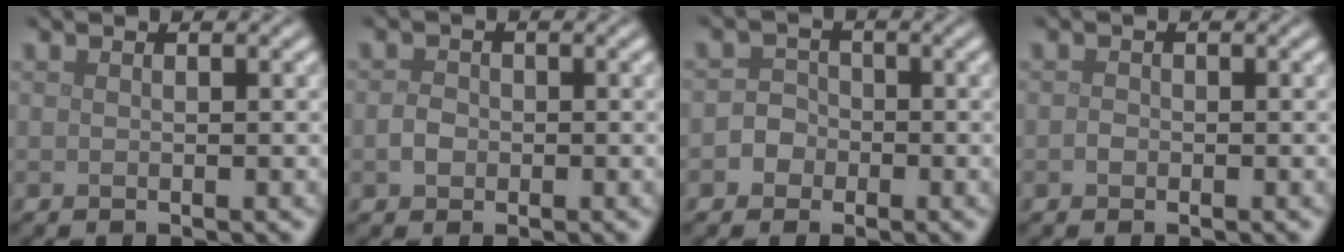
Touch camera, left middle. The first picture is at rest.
{"total": 1.5, "force": [-0.4, 1.2, 0.7], "torque": [-0.013, 0.002, -0.014]}
{"total": 2.4, "force": [-0.8, 2.2, 0.6], "torque": [0.012, 0.006, -0.027]}
{"total": 0.7, "force": [-0.3, 0.6, 0.3], "torque": [-0.006, -0.001, -0.009]}